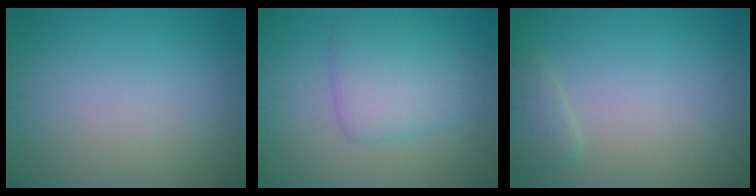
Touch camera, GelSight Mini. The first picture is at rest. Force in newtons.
{"total": 4.5, "press": 4.5, "slide": 0.1}
{"total": 1.6, "press": 1.6, "slide": 0.2}